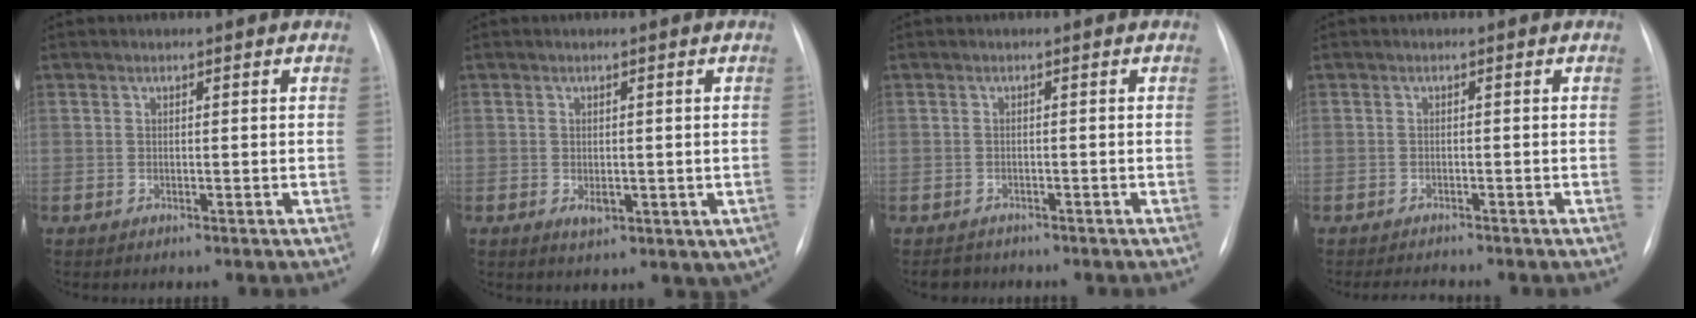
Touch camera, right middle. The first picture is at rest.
{"total": 5.0, "force": [-1.4, 2.9, 3.8], "torque": [-0.035, -0.002, -0.006]}
{"total": 1.8, "force": [-1.6, 0.8, -0.2], "torque": [-0.006, -0.004, -0.023]}
{"total": 2.5, "force": [-2.4, 0.2, 0.6], "torque": [-0.014, -0.011, -0.033]}